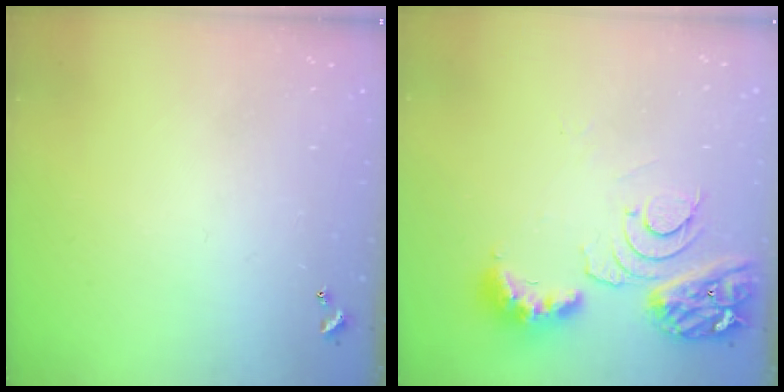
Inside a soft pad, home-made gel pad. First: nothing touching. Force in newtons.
{"total": 10.1, "press": 10.0, "slide": 1.2}